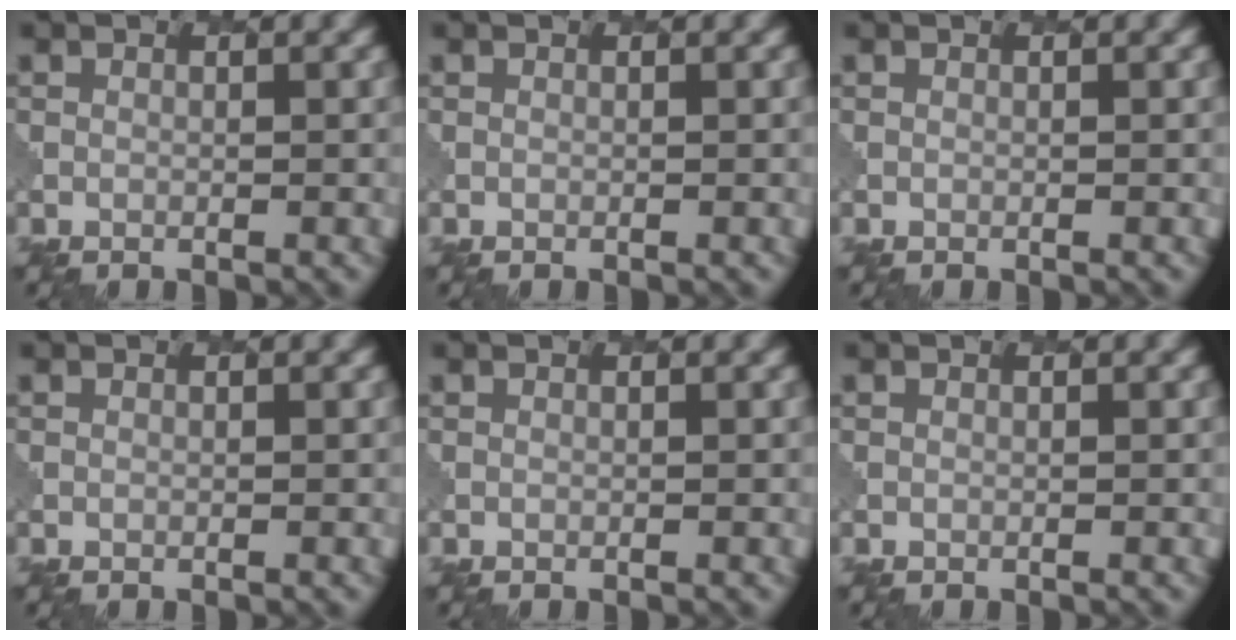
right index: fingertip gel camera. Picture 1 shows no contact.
{"total": 0.0}
{"total": 0.0}
{"total": 0.0}
{"total": 0.0}
{"total": 0.0}